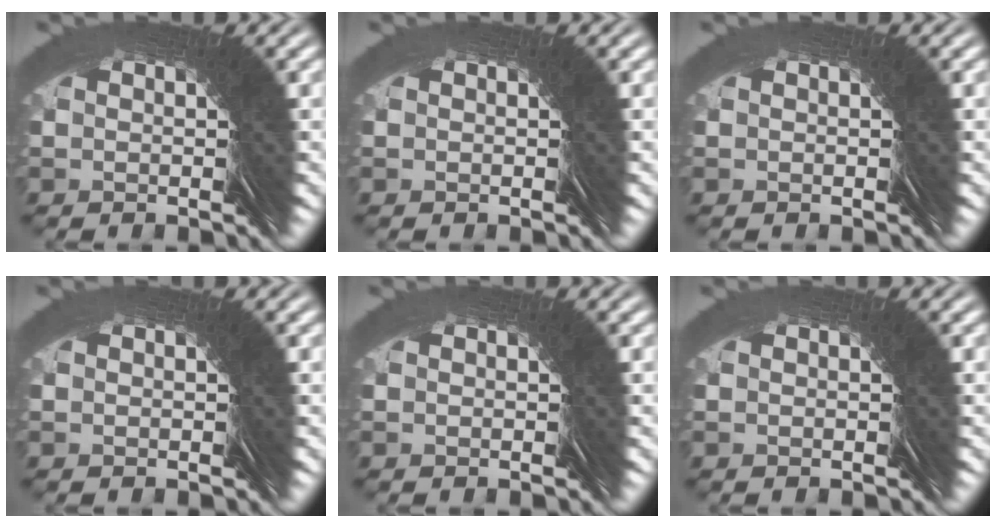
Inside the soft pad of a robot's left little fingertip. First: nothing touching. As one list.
[{"total": 0.0}, {"total": 0.0}, {"total": 0.0}, {"total": 0.0}, {"total": 0.0}]